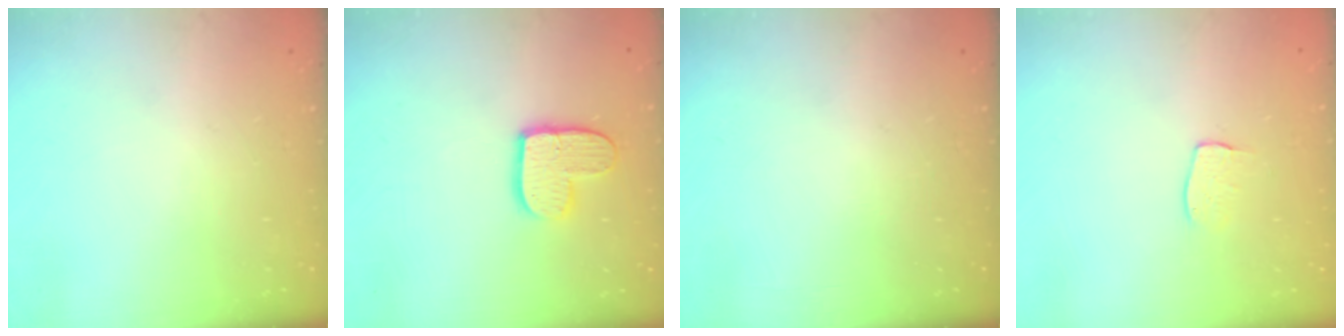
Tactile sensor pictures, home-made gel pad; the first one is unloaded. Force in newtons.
{"total": 11.0, "press": 10.9, "slide": 0.9}
{"total": 0.0}
{"total": 5.0, "press": 5.0, "slide": 0.3}